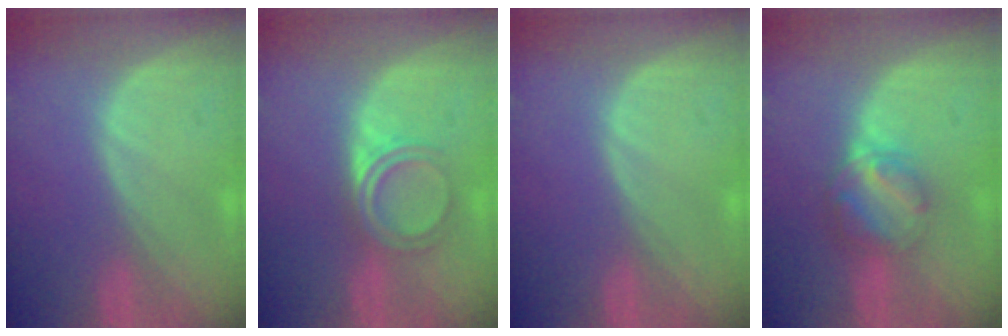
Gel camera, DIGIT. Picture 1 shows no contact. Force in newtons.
{"total": 4.7, "press": 4.2, "slide": 2.1}
{"total": 0.0}
{"total": 6.4, "press": 5.4, "slide": 3.3}